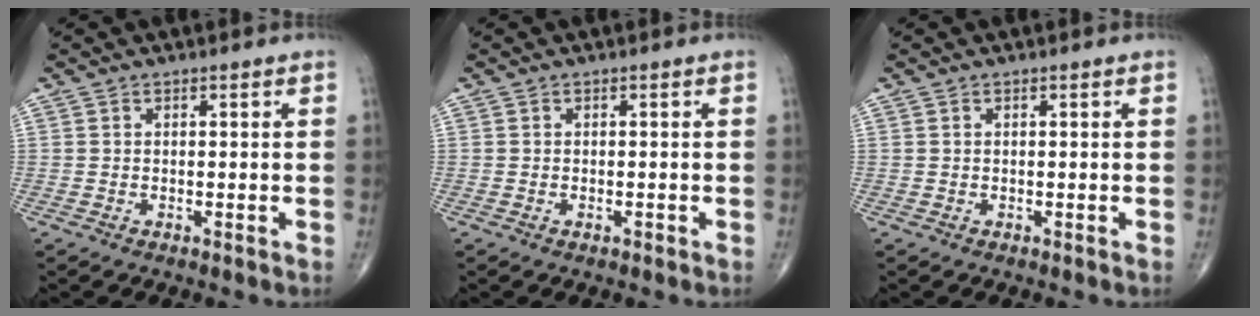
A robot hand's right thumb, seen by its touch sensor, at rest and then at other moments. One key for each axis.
{"total": 0.8, "fx": -0.4, "fy": 0.4, "fz": 0.6, "tx": -0.012, "ty": 0.003, "tz": -0.005}
{"total": 0.0}